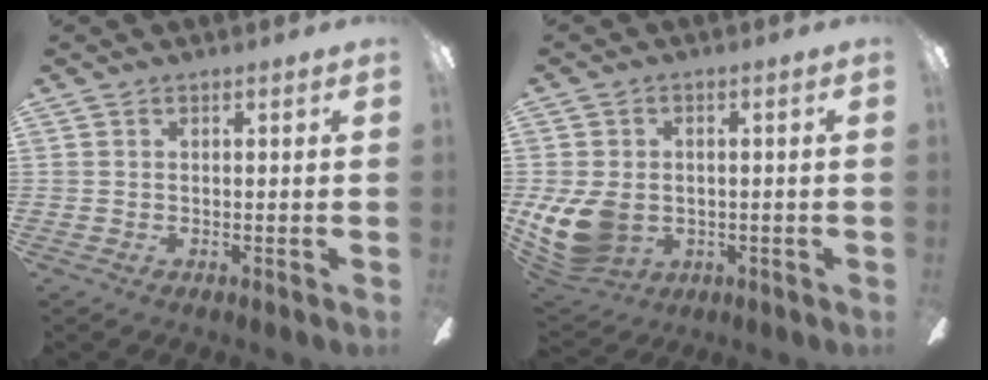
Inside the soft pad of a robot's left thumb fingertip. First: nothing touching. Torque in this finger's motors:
{"motor_torque": [-0.35, 1.10, 0.15, -0.04, 0.13]}